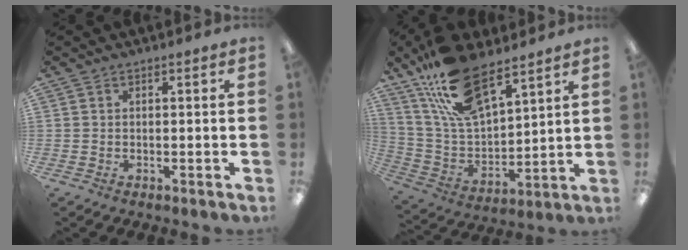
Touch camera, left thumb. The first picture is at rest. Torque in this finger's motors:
{"motor_torque": [0.43, 0.44, 1.63, -1.14, 0.37]}